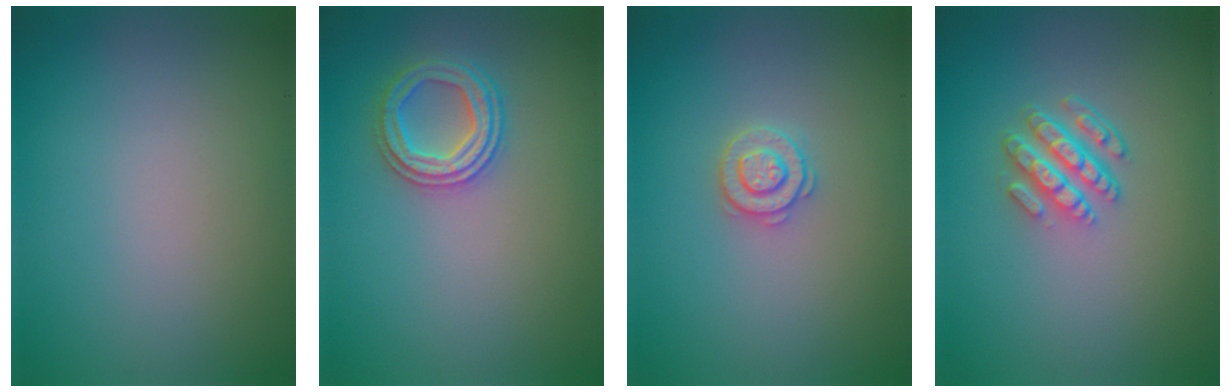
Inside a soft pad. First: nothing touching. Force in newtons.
{"total": 3.1, "press": 3.1, "slide": 0.7}
{"total": 2.2, "press": 2.2, "slide": 0.3}
{"total": 4.3, "press": 3.2, "slide": 2.9}